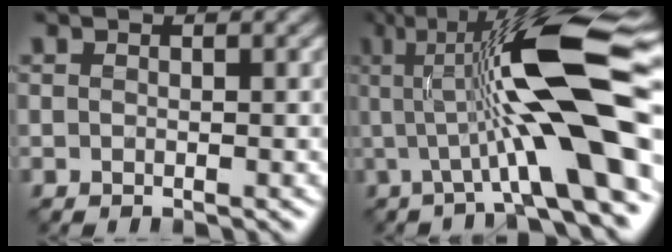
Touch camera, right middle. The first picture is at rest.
{"total": 13.7, "force": [1.5, 2.6, 13.4], "torque": [-0.195, 0.019, 0.021]}